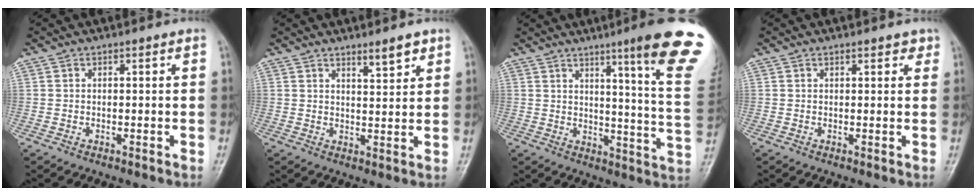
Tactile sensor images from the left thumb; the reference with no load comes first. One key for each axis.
{"total": 4.1, "fx": 3.0, "fy": 0.9, "fz": 2.6, "tx": -0.032, "ty": -0.025, "tz": 0.047}
{"total": 18.7, "fx": 11.3, "fy": 0.4, "fz": 14.9, "tx": -0.170, "ty": -0.069, "tz": 0.139}
{"total": 1.9, "fx": 1.4, "fy": 0.9, "fz": 1.0, "tx": -0.002, "ty": -0.005, "tz": 0.012}